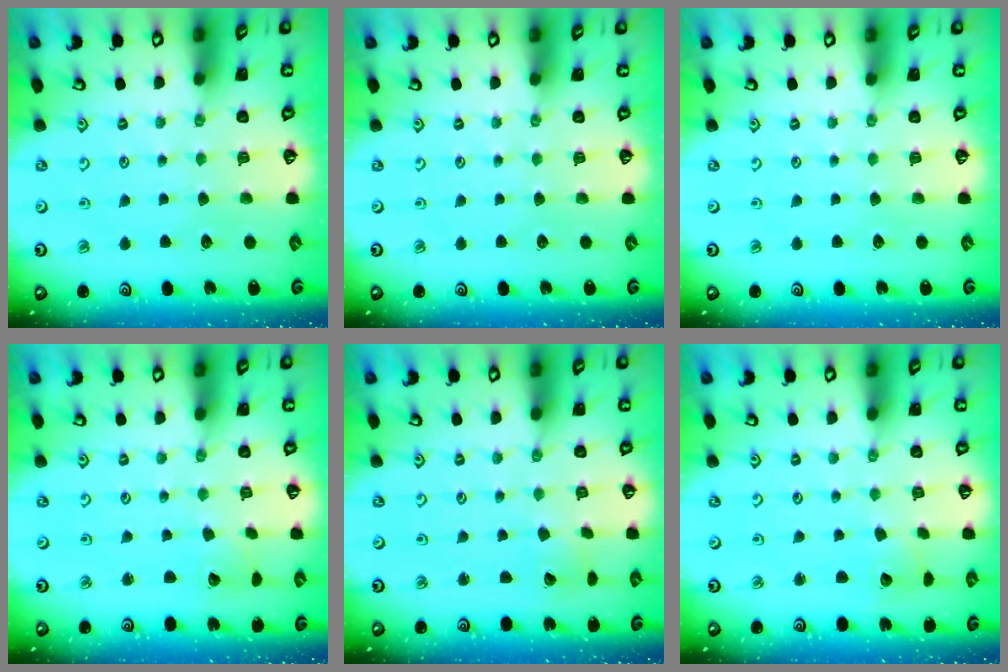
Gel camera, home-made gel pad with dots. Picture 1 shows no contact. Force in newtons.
{"total": 0.0}
{"total": 0.0}
{"total": 2.3, "press": 2.3, "slide": 0.0}
{"total": 2.6, "press": 2.6, "slide": 0.1}
{"total": 2.4, "press": 2.4, "slide": 0.3}